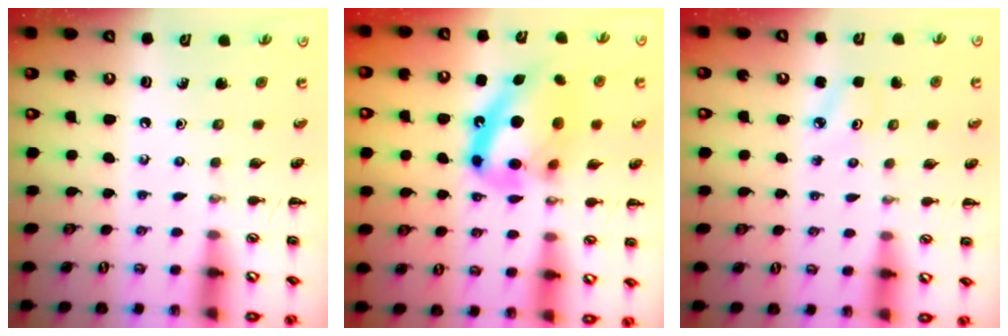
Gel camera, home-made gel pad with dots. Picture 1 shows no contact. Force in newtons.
{"total": 16.8, "press": 16.3, "slide": 4.1}
{"total": 2.4, "press": 2.3, "slide": 0.6}